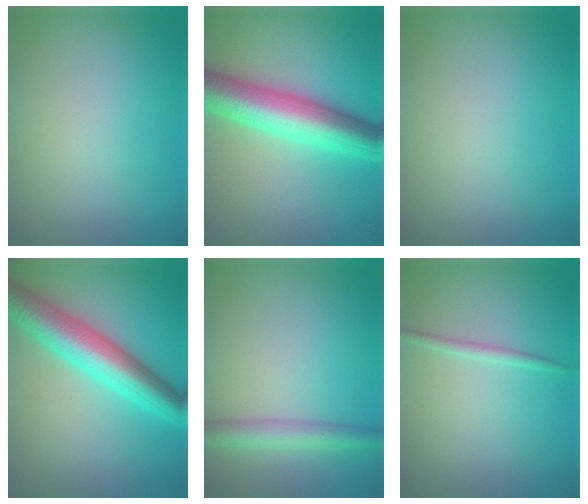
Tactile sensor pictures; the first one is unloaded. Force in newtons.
{"total": 9.3, "press": 9.3, "slide": 0.2}
{"total": 0.0}
{"total": 8.0, "press": 8.0, "slide": 0.2}
{"total": 3.4, "press": 3.4, "slide": 0.2}
{"total": 1.1, "press": 1.1, "slide": 0.1}